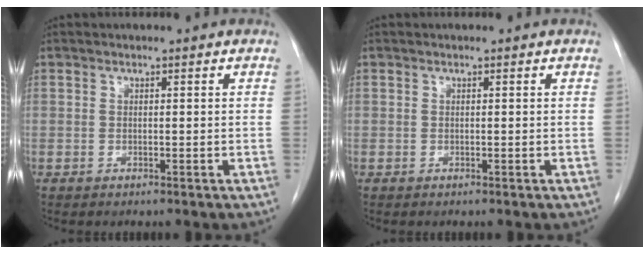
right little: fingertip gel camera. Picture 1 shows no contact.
{"total": 0.0}